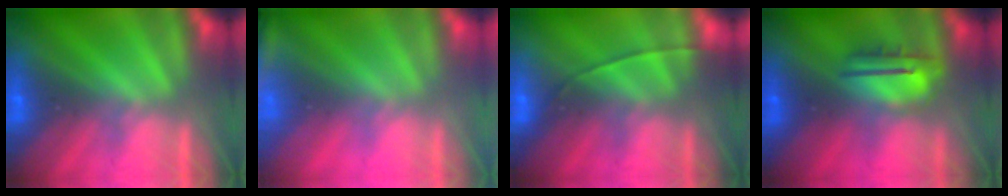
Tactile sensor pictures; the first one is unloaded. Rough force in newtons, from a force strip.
{"total": 2.4}
{"total": 1.9}
{"total": 4.6}